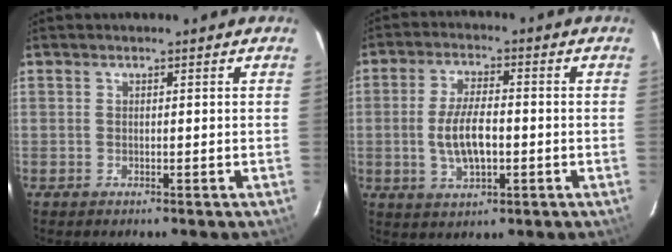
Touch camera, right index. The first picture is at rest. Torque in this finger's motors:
{"motor_torque": [0.27, -0.03, 0.51, 0.05]}